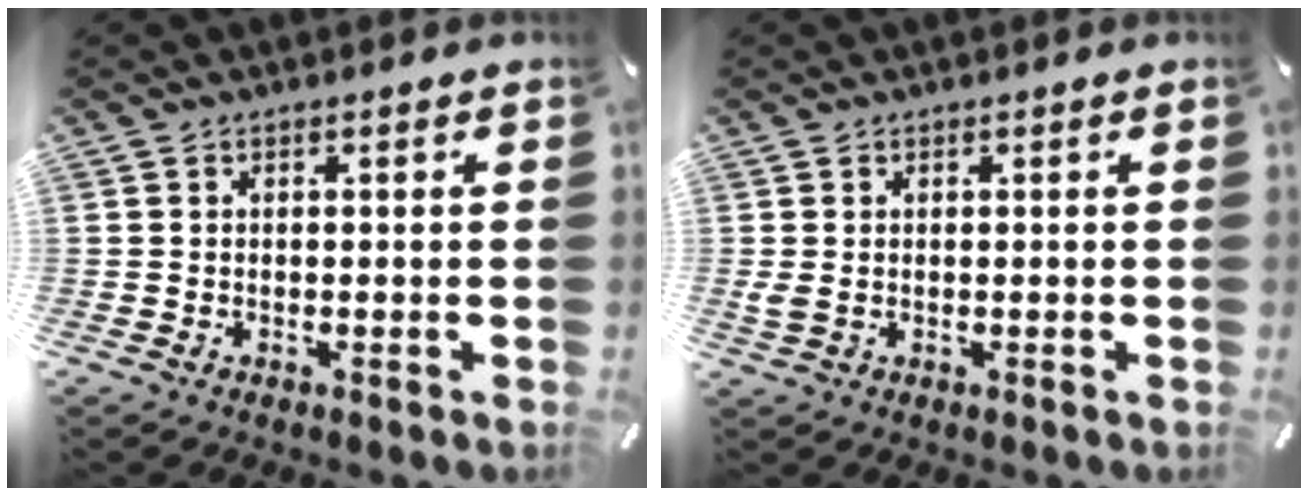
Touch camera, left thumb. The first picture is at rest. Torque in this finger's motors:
{"motor_torque": [0.58, 1.45, 0.06, 0.06, 0.06]}